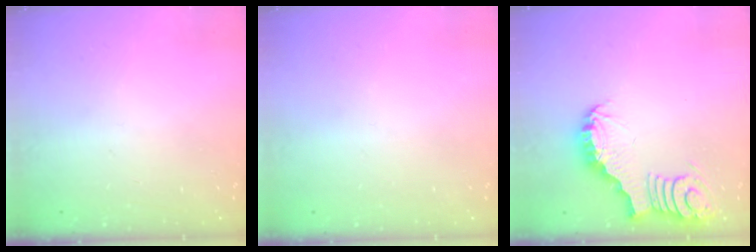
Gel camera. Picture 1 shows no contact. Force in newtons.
{"total": 0.0}
{"total": 3.8, "press": 3.8, "slide": 0.5}